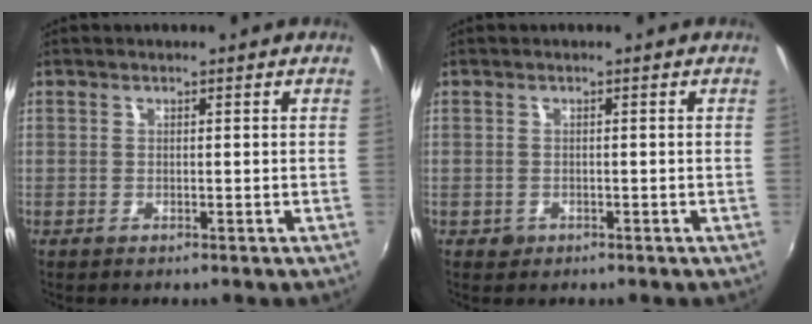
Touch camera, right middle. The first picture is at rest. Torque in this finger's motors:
{"motor_torque": [0.19, -0.17, 0.02, 0.01]}